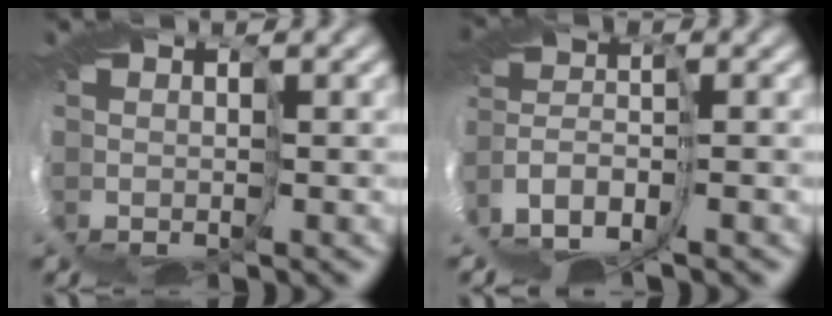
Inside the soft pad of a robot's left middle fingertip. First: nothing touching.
{"total": 5.1, "force": [-4.5, -0.1, 2.4], "torque": [-0.092, 0.011, -0.080]}